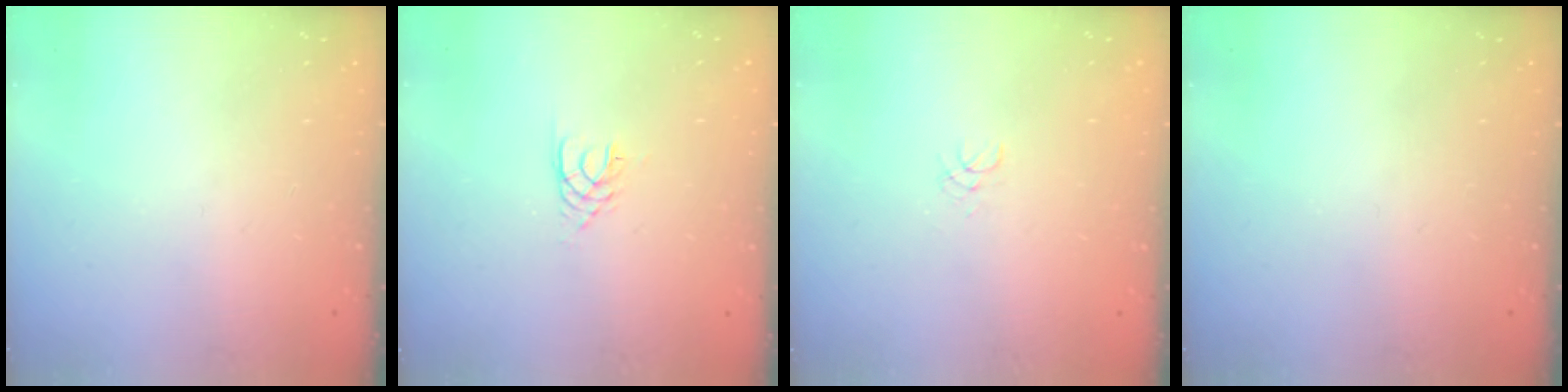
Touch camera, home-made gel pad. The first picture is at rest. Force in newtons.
{"total": 3.2, "press": 3.2, "slide": 0.4}
{"total": 1.1, "press": 1.1, "slide": 0.1}
{"total": 0.0}